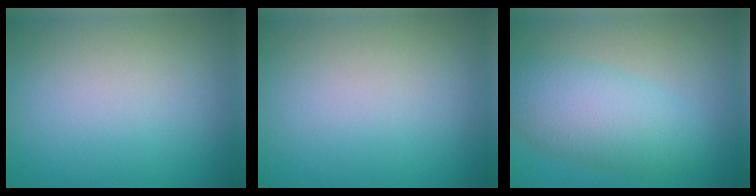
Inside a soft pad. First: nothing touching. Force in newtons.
{"total": 0.0}
{"total": 5.6, "press": 5.6, "slide": 0.2}